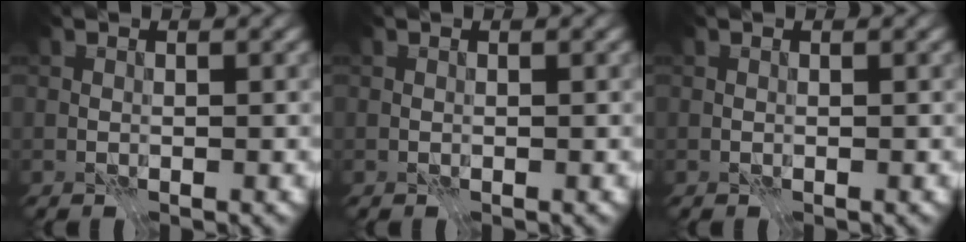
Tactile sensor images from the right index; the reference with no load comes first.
{"total": 0.0}
{"total": 0.0}